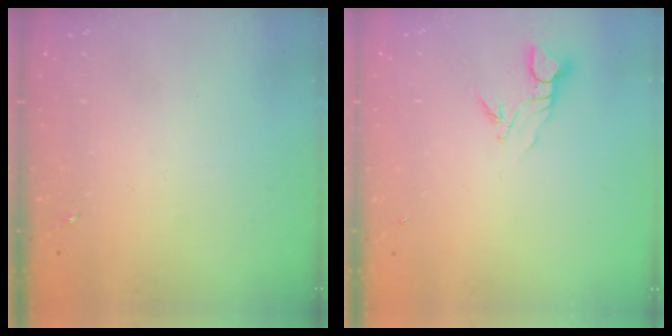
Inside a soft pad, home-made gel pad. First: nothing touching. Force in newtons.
{"total": 3.7, "press": 3.7, "slide": 0.1}